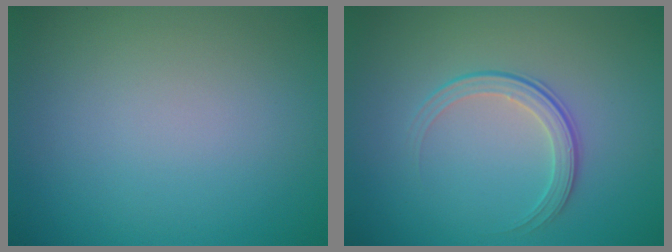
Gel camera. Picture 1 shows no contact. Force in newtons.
{"total": 2.1, "press": 1.5, "slide": 1.5}